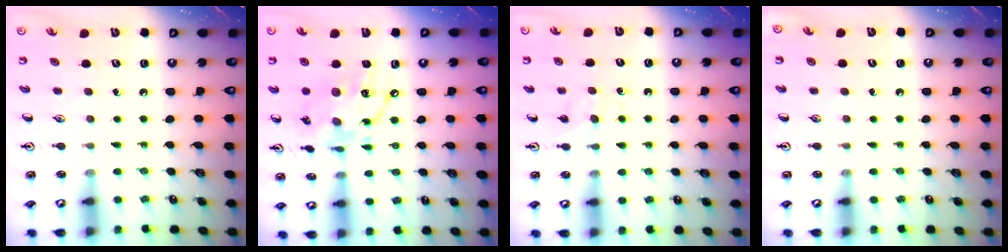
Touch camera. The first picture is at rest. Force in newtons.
{"total": 14.9, "press": 14.9, "slide": 1.1}
{"total": 4.4, "press": 4.3, "slide": 0.5}
{"total": 0.0}